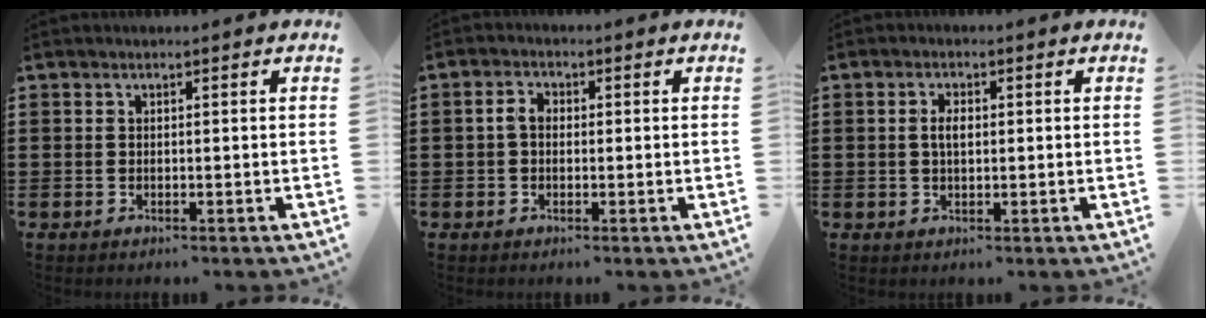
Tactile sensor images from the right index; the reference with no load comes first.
{"total": 2.5, "force": [-0.1, 1.7, 1.8], "torque": [-0.037, 0.007, -0.004]}
{"total": 2.5, "force": [0.2, 1.1, 2.2], "torque": [-0.044, 0.006, 0.002]}